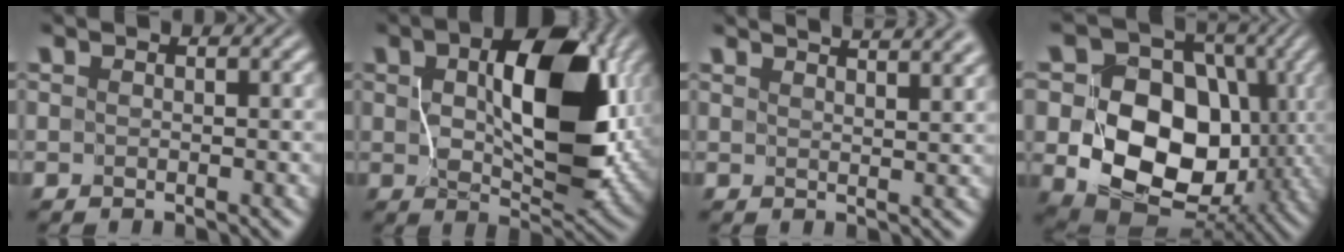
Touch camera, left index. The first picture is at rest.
{"total": 10.2, "force": [1.9, 5.4, 8.4], "torque": [-0.141, -0.001, 0.036]}
{"total": 7.0, "force": [5.6, 2.2, 3.6], "torque": [-0.021, 0.036, 0.041]}
{"total": 12.8, "force": [-0.2, 10.0, 7.9], "torque": [-0.120, -0.010, -0.013]}